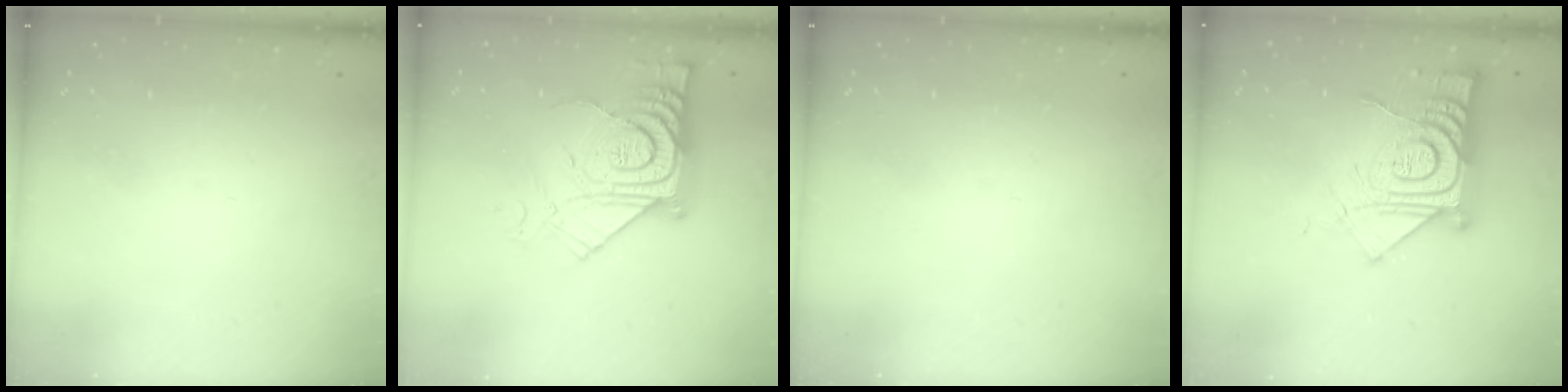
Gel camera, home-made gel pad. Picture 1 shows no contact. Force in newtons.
{"total": 15.8, "press": 15.8, "slide": 1.2}
{"total": 0.0}
{"total": 16.8, "press": 16.7, "slide": 1.5}